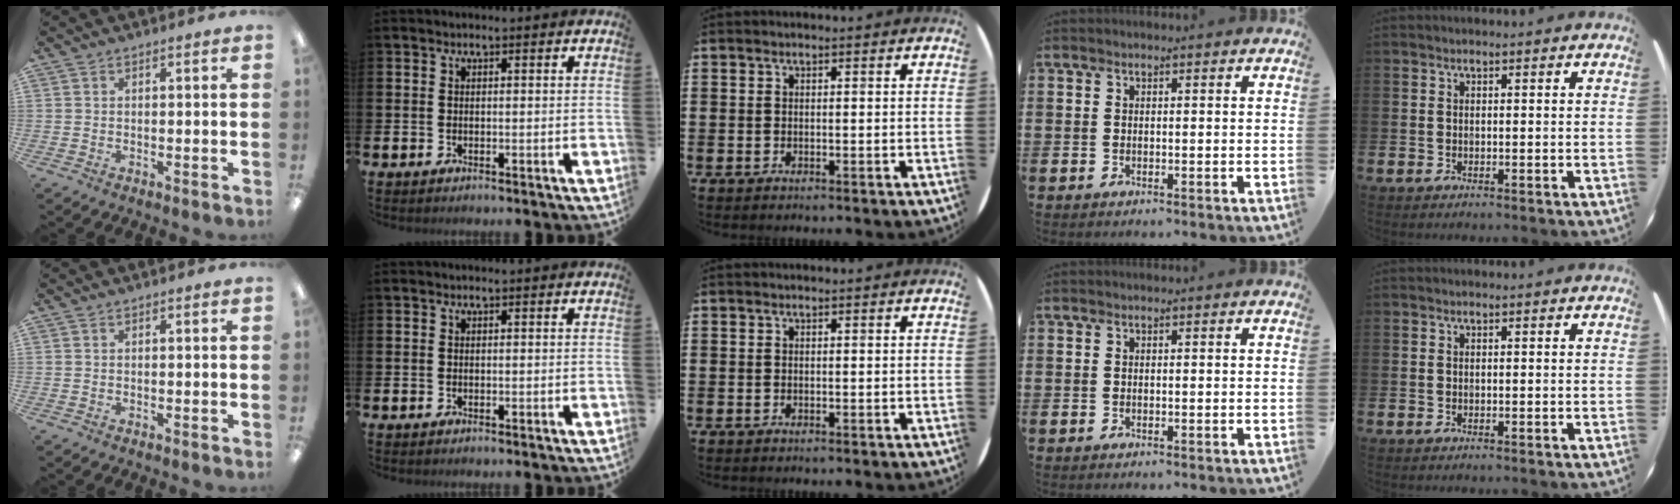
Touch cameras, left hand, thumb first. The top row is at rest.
{}